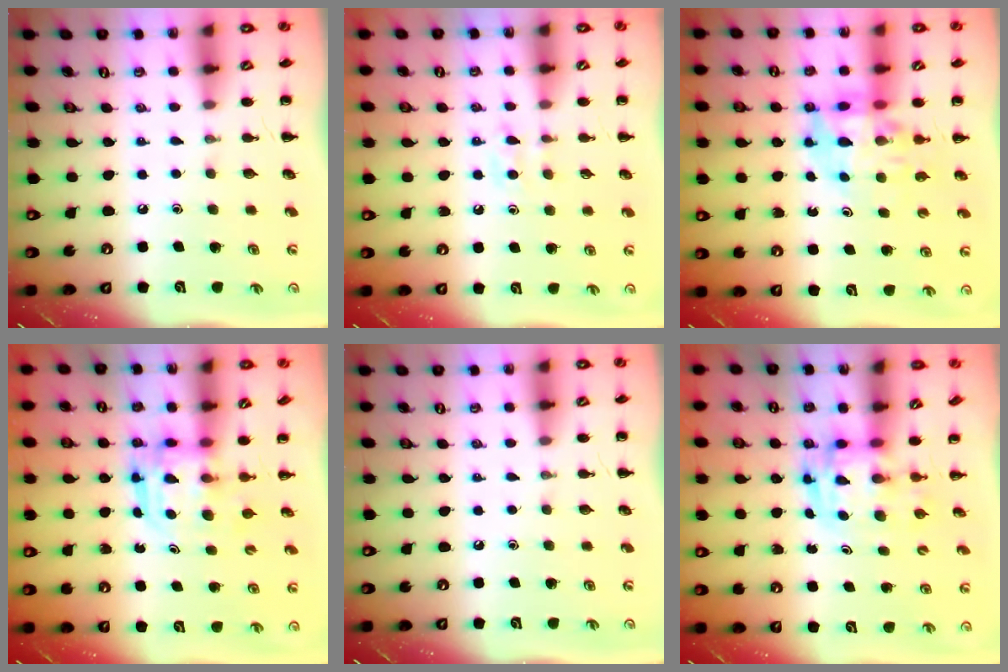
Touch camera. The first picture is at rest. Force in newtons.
{"total": 4.9, "press": 4.7, "slide": 1.4}
{"total": 10.5, "press": 10.0, "slide": 3.1}
{"total": 3.1, "press": 3.1, "slide": 0.2}
{"total": 0.0}
{"total": 2.9, "press": 2.9, "slide": 0.5}